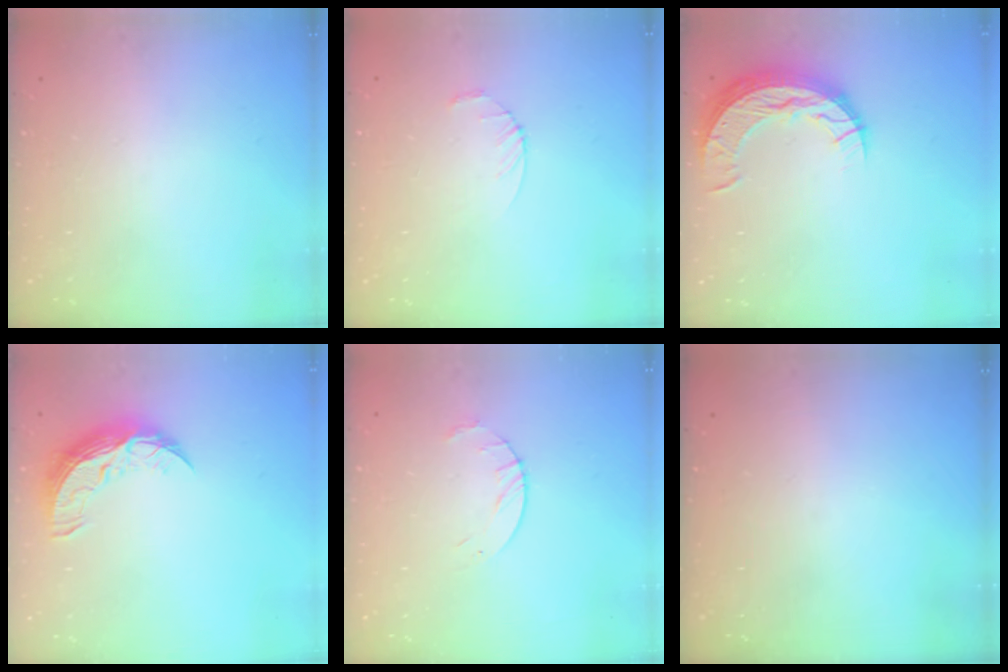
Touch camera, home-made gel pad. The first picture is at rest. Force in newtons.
{"total": 3.4, "press": 3.3, "slide": 0.4}
{"total": 12.2, "press": 12.2, "slide": 0.9}
{"total": 9.7, "press": 9.7, "slide": 0.6}
{"total": 3.5, "press": 3.5, "slide": 0.4}
{"total": 0.0}